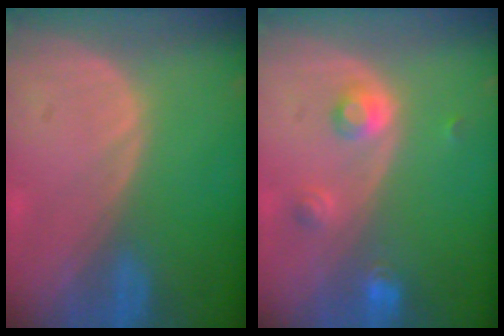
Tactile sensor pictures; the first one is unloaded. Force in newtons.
{"total": 3.6, "press": 3.3, "slide": 1.5}